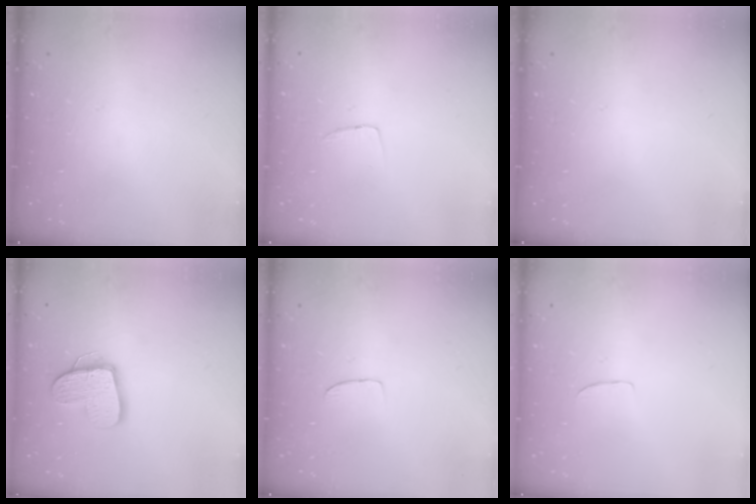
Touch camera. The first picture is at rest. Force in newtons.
{"total": 2.9, "press": 2.9, "slide": 0.1}
{"total": 0.0}
{"total": 13.7, "press": 13.6, "slide": 1.1}
{"total": 2.6, "press": 2.6, "slide": 0.2}
{"total": 3.7, "press": 3.7, "slide": 0.3}